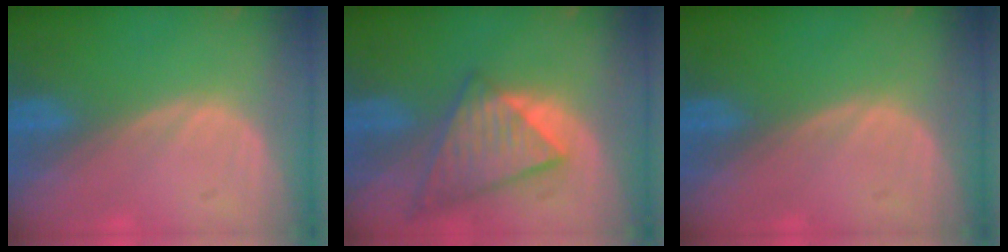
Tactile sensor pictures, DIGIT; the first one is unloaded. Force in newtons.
{"total": 8.8, "press": 7.6, "slide": 4.3}
{"total": 0.0}